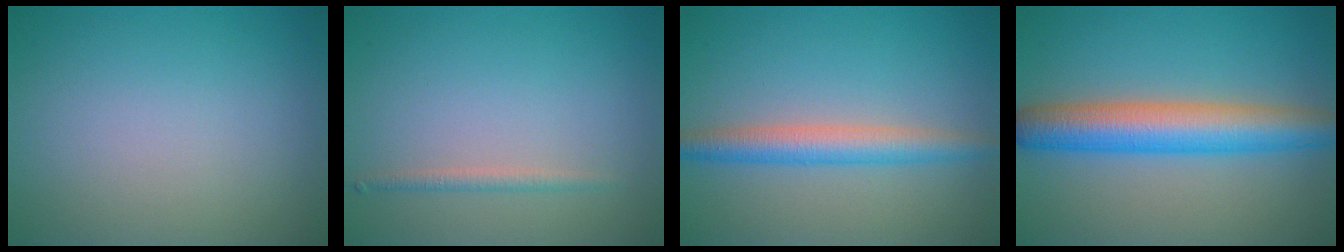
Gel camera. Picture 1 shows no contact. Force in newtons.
{"total": 1.1, "press": 1.1, "slide": 0.0}
{"total": 3.6, "press": 3.6, "slide": 0.1}
{"total": 6.9, "press": 6.9, "slide": 0.1}